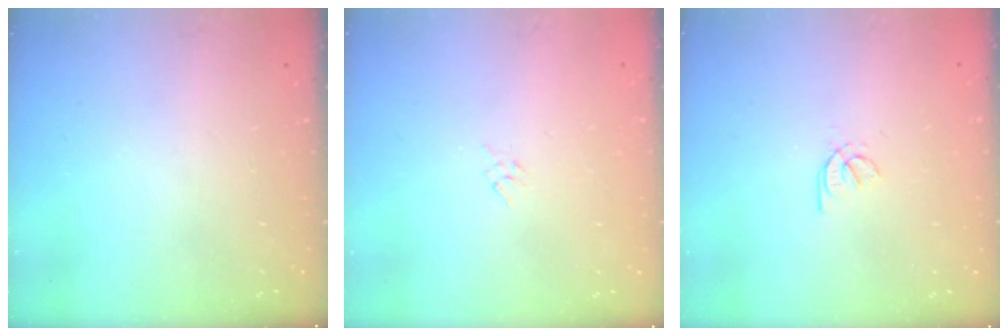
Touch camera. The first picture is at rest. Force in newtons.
{"total": 1.6, "press": 1.6, "slide": 0.4}
{"total": 1.7, "press": 1.7, "slide": 0.3}